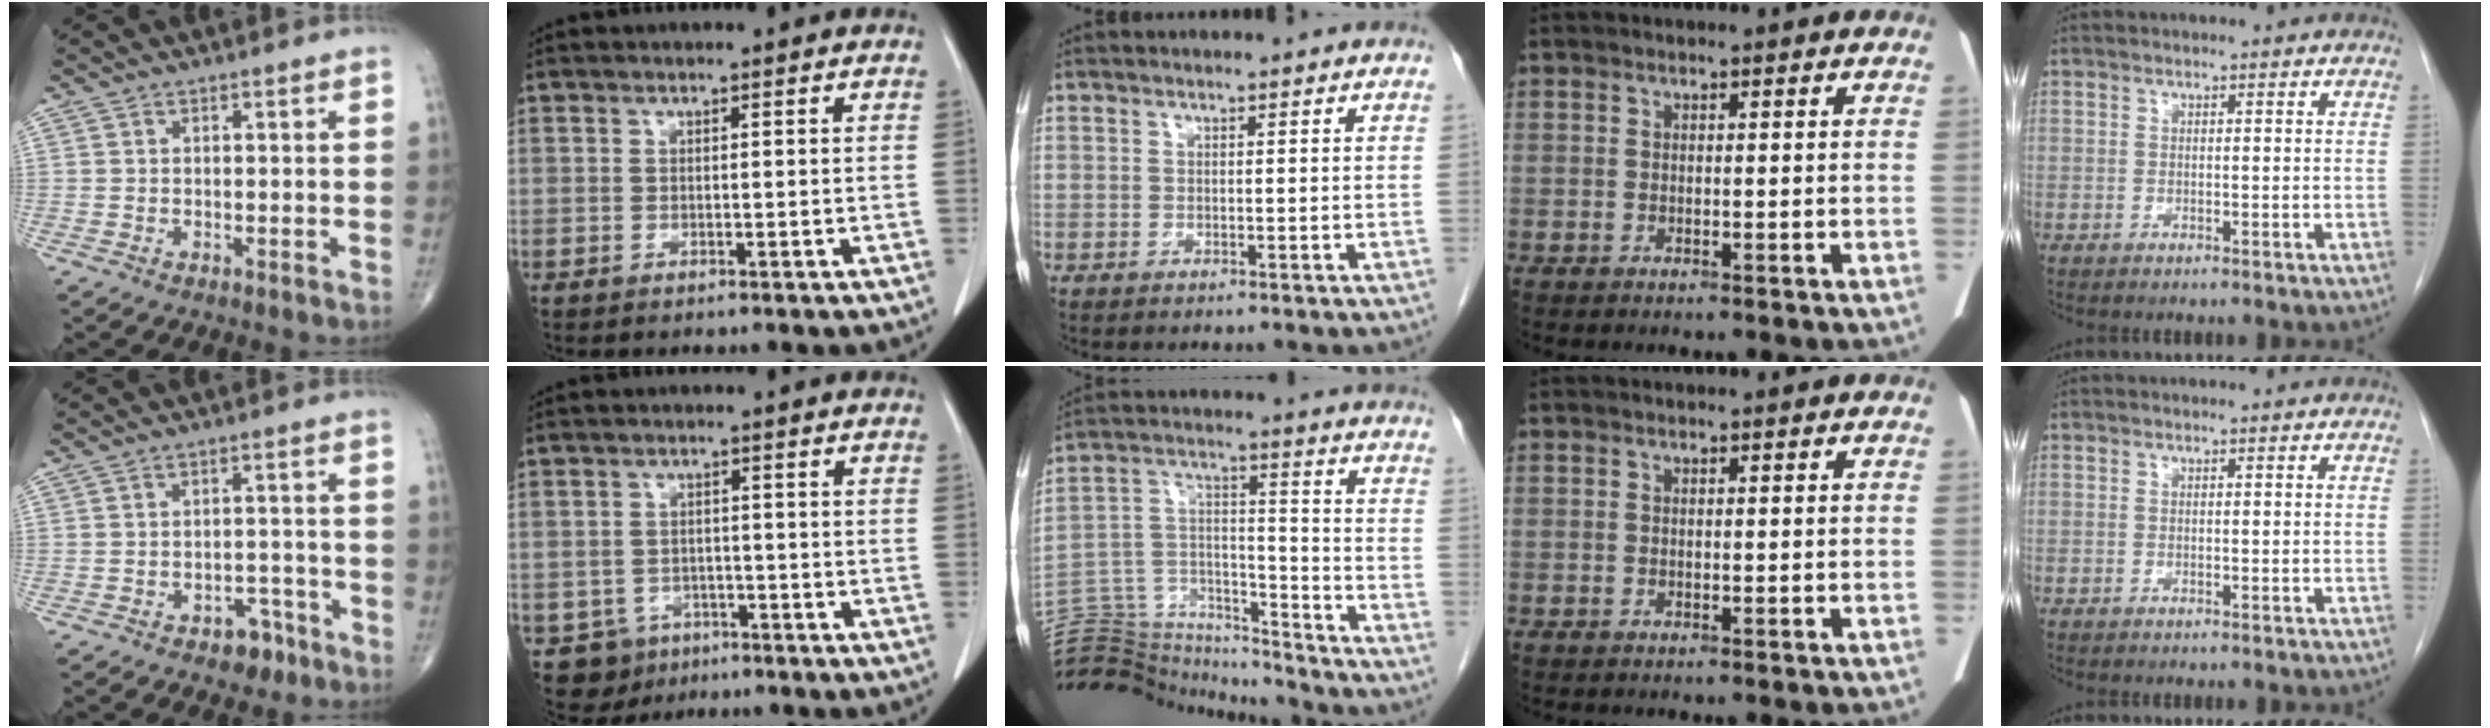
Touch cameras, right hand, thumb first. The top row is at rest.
{"thumb": {"total": 4.8, "force": [-3.1, 2.9, 2.3], "torque": [-0.009, 0.028, -0.041]}, "index": {"total": 5.7, "force": [-3.1, 4.7, 0.5], "torque": [-0.006, 0.009, -0.041]}, "middle": {"total": 18.5, "force": [-18.0, 3.1, 2.7], "torque": [-0.059, 0.049, -0.285]}}